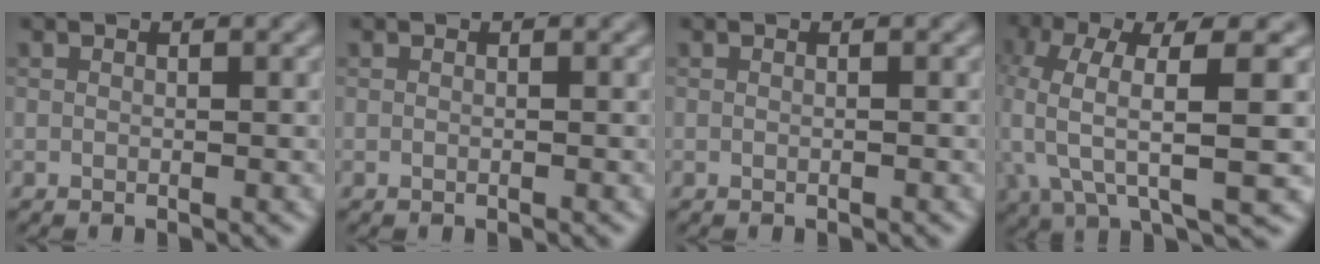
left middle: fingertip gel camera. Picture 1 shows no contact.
{"total": 0.0}
{"total": 0.0}
{"total": 9.2, "force": [0.3, 3.0, 8.7], "torque": [-0.173, 0.001, 0.004]}